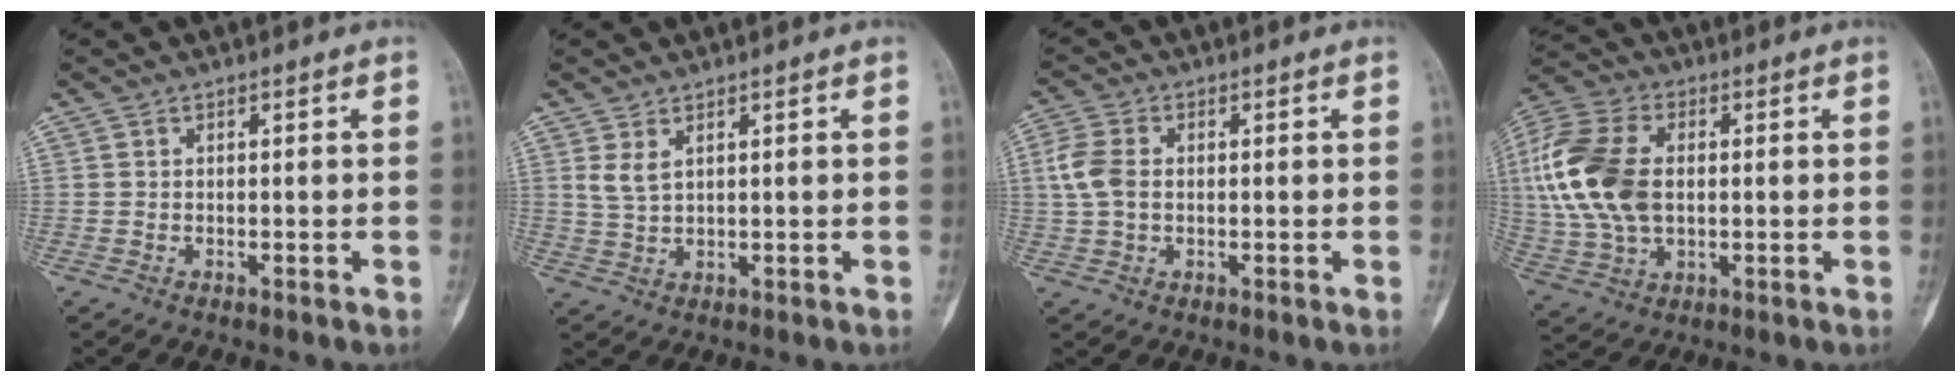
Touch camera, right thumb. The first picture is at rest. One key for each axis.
{"total": 2.9, "fx": 1.5, "fy": 1.3, "fz": 2.1, "tx": -0.043, "ty": -0.006, "tz": 0.038}
{"total": 5.9, "fx": 0.4, "fy": 4.1, "fz": 4.2, "tx": -0.101, "ty": 0.008, "tz": 0.006}
{"total": 18.2, "fx": 1.6, "fy": 11.6, "fz": 13.9, "tx": -0.308, "ty": 0.007, "tz": 0.033}